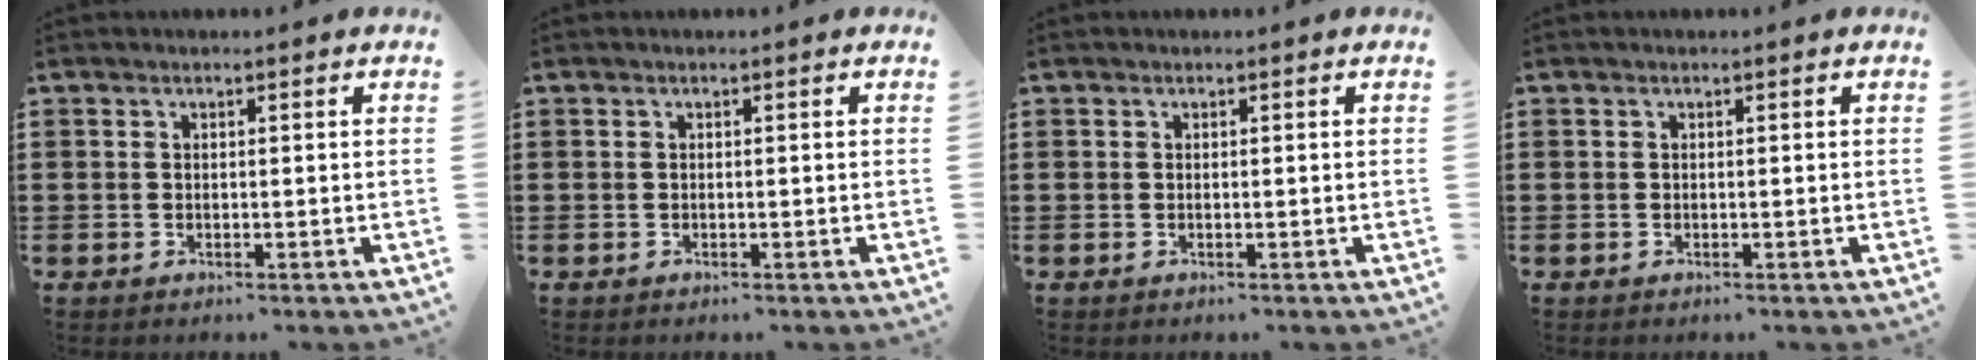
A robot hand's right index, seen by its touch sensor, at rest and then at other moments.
{"total": 0.0}
{"total": 0.0}
{"total": 0.0}